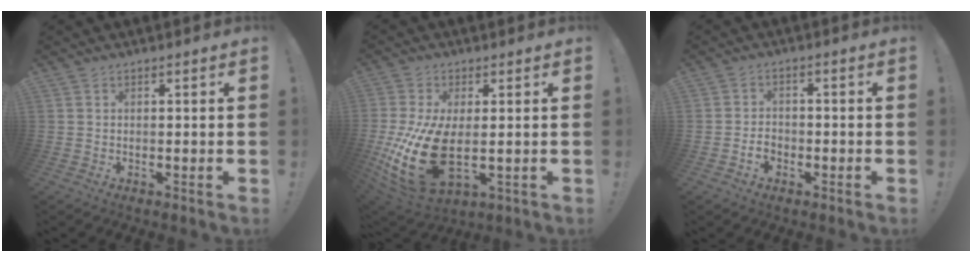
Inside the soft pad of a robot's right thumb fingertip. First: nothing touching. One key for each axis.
{"total": 20.2, "fx": -1.7, "fy": 10.7, "fz": 17.0, "tx": -0.328, "ty": -0.019, "tz": -0.014}
{"total": 3.4, "fx": -2.0, "fy": 2.3, "fz": 1.5, "tx": -0.026, "ty": 0.005, "tz": -0.038}